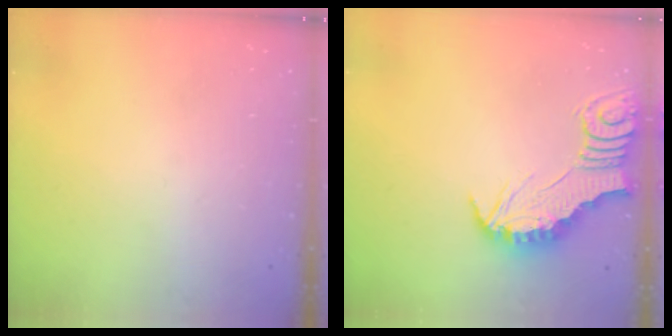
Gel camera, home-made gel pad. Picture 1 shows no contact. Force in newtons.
{"total": 3.0, "press": 3.0, "slide": 0.3}